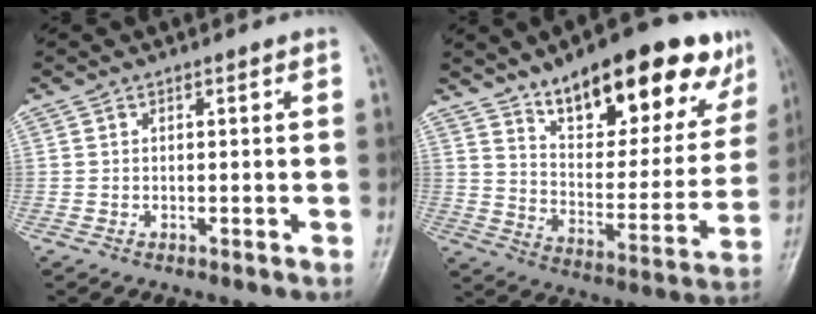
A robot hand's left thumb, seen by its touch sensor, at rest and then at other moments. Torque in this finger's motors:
{"motor_torque": [1.20, 1.21, 1.49, -1.28, 0.31]}